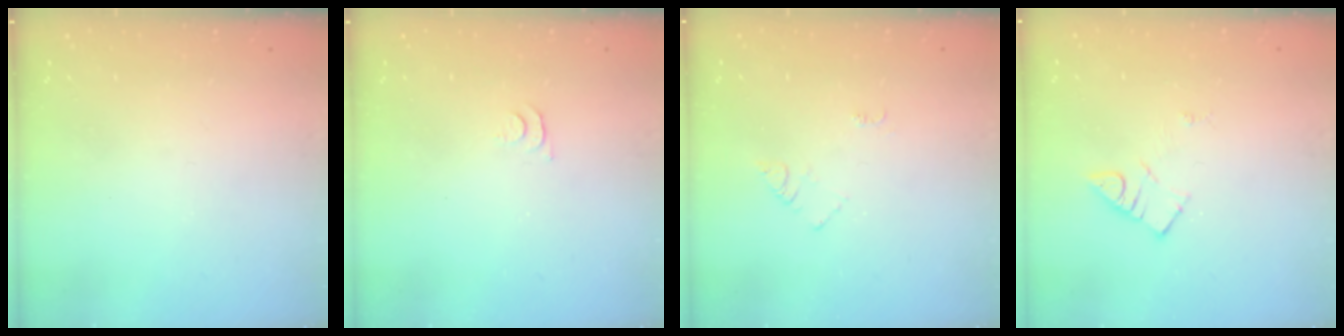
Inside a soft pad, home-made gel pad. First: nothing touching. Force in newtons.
{"total": 5.2, "press": 5.1, "slide": 0.5}
{"total": 4.4, "press": 4.4, "slide": 0.5}
{"total": 4.2, "press": 4.1, "slide": 0.6}